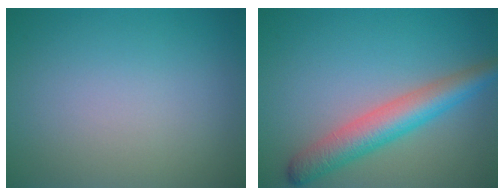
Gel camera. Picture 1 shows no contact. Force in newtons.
{"total": 5.2, "press": 5.1, "slide": 0.2}